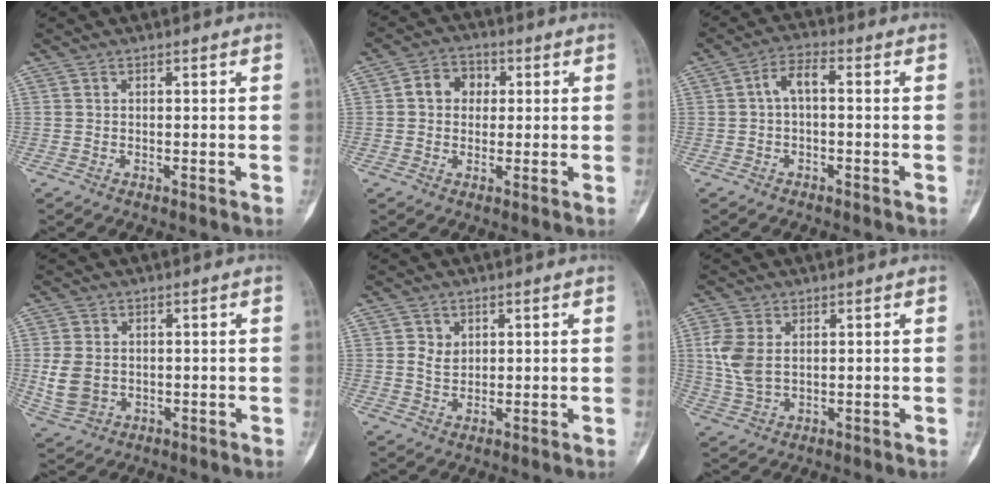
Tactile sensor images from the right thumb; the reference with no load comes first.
{"total": 5.9, "force": [0.9, 4.9, 3.1], "torque": [-0.022, 0.012, 0.007]}
{"total": 4.4, "force": [-0.1, 2.1, 3.8], "torque": [-0.066, 0.021, -0.010]}
{"total": 6.7, "force": [-0.2, 5.2, 4.2], "torque": [-0.078, -0.002, 0.006]}
{"total": 2.9, "force": [0.9, 2.4, 1.4], "torque": [-0.010, -0.005, 0.019]}
{"total": 6.7, "force": [1.3, 4.3, 5.0], "torque": [-0.113, 0.000, 0.031]}